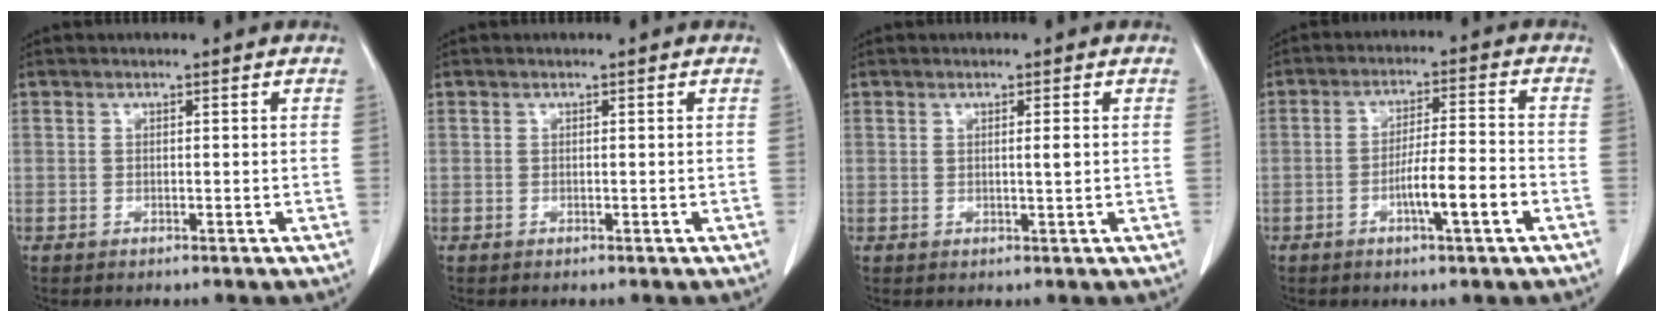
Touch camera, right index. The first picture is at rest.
{"total": 0.0}
{"total": 1.4, "force": [0.3, 0.0, 1.4], "torque": [-0.025, -0.001, 0.004]}
{"total": 7.4, "force": [-2.9, 0.3, 6.8], "torque": [-0.117, 0.003, -0.049]}